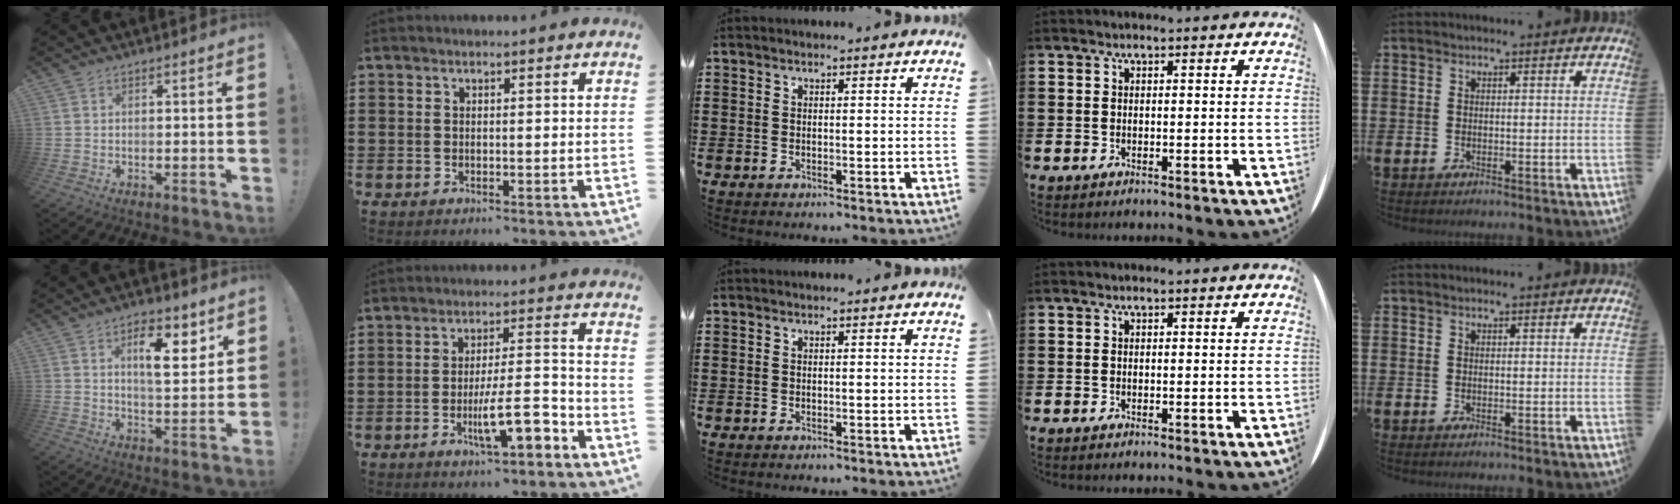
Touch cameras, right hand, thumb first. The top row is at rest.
{"thumb": {"total": 10.4, "force": [4.9, 3.4, 8.4], "torque": [-0.116, -0.020, 0.077]}, "index": {"total": 10.0, "force": [-4.2, 2.7, 8.7], "torque": [-0.157, -0.001, -0.071]}}